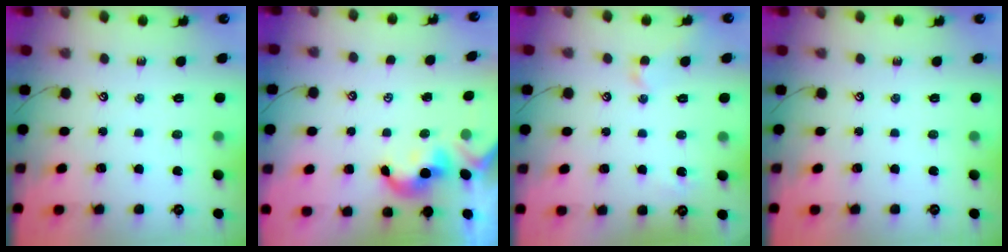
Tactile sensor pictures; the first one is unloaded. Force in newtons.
{"total": 1.2, "press": 1.1, "slide": 0.4}
{"total": 1.5, "press": 1.4, "slide": 0.5}
{"total": 0.0}